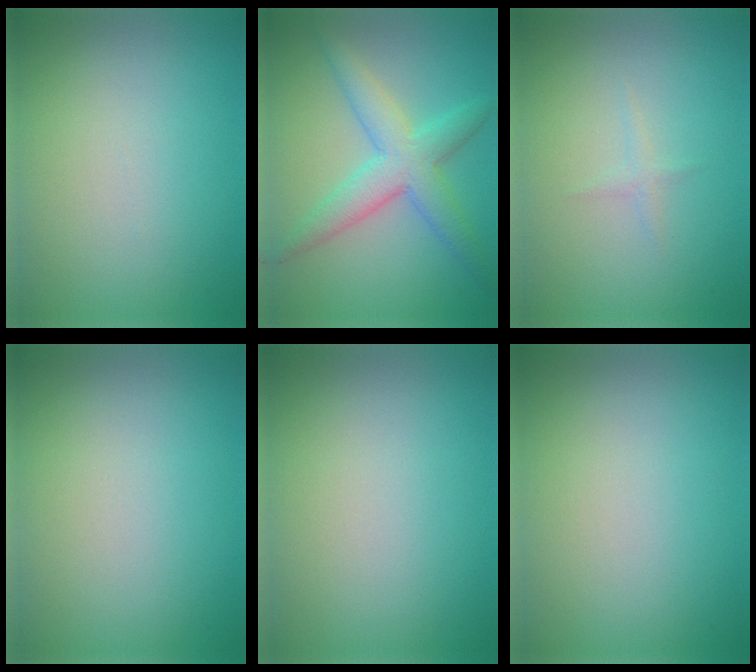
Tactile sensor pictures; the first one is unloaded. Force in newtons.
{"total": 4.9, "press": 4.9, "slide": 0.1}
{"total": 0.8, "press": 0.8, "slide": 0.1}
{"total": 0.0}
{"total": 0.0}
{"total": 0.0}